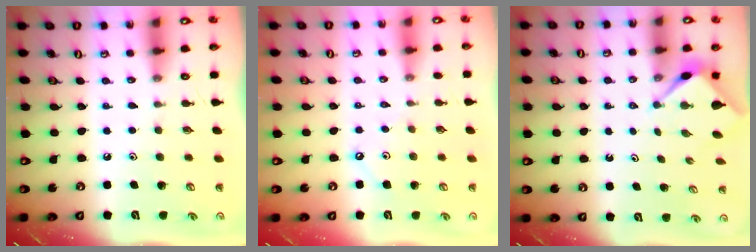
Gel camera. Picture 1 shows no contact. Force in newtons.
{"total": 2.5, "press": 2.5, "slide": 0.4}
{"total": 3.0, "press": 3.0, "slide": 0.3}